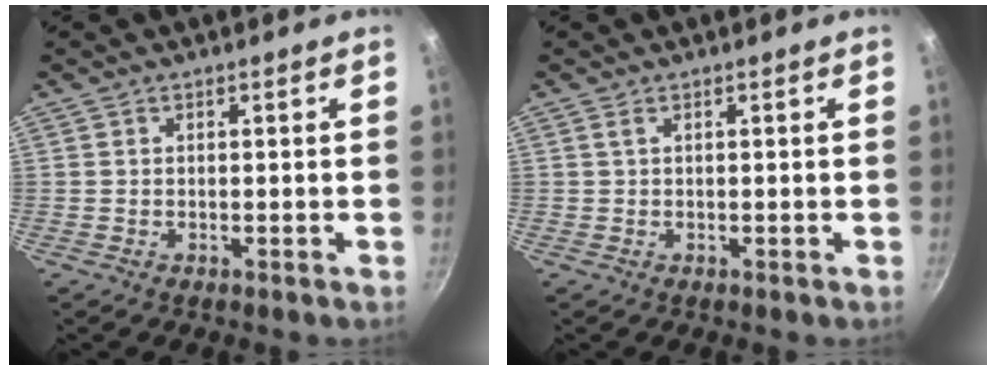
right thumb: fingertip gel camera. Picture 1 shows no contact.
{"total": 0.0}